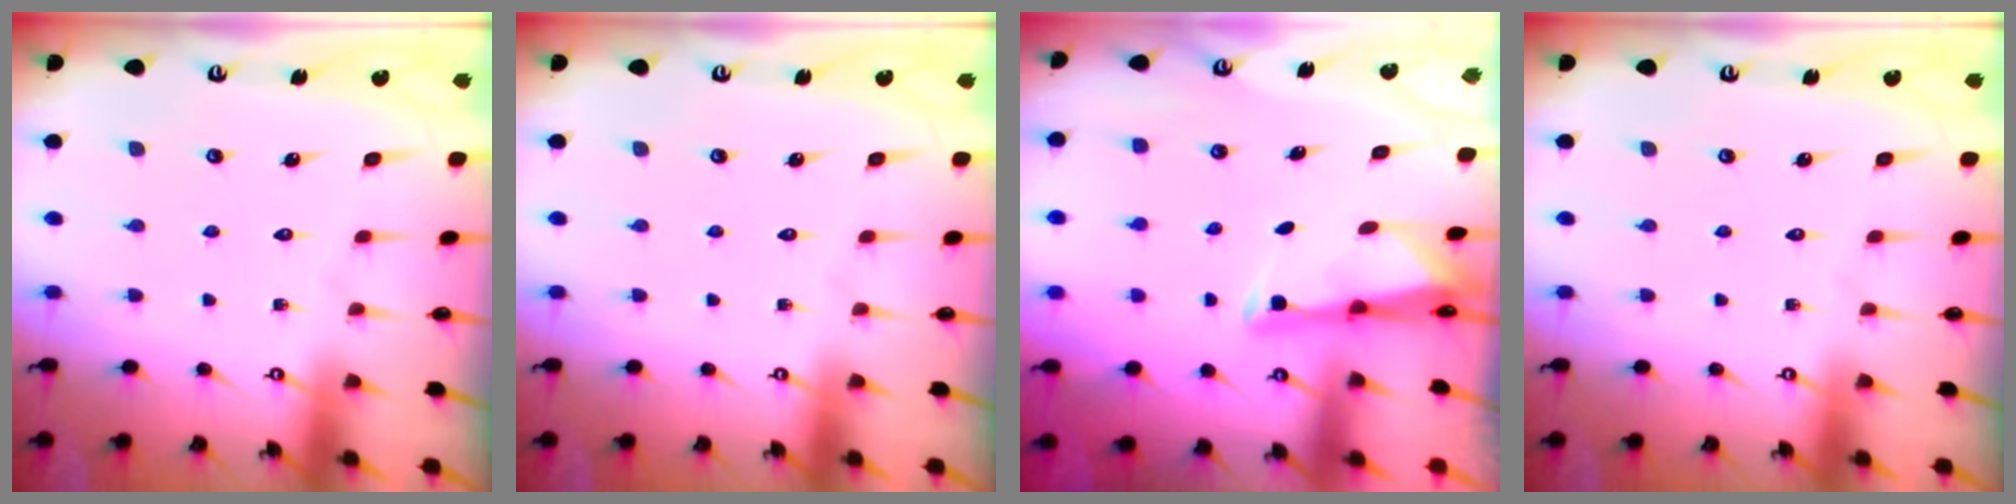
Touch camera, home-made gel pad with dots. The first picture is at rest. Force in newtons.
{"total": 0.0}
{"total": 2.9, "press": 2.9, "slide": 0.4}
{"total": 0.0}